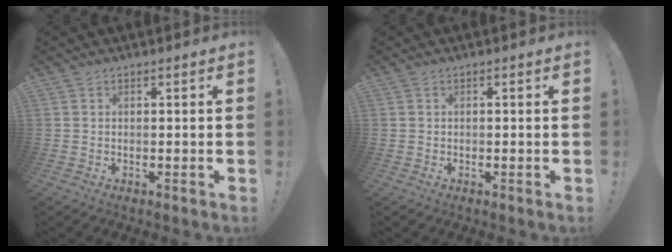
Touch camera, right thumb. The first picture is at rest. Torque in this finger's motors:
{"motor_torque": [0.11, 0.05, 0.18, -0.07, 0.00]}